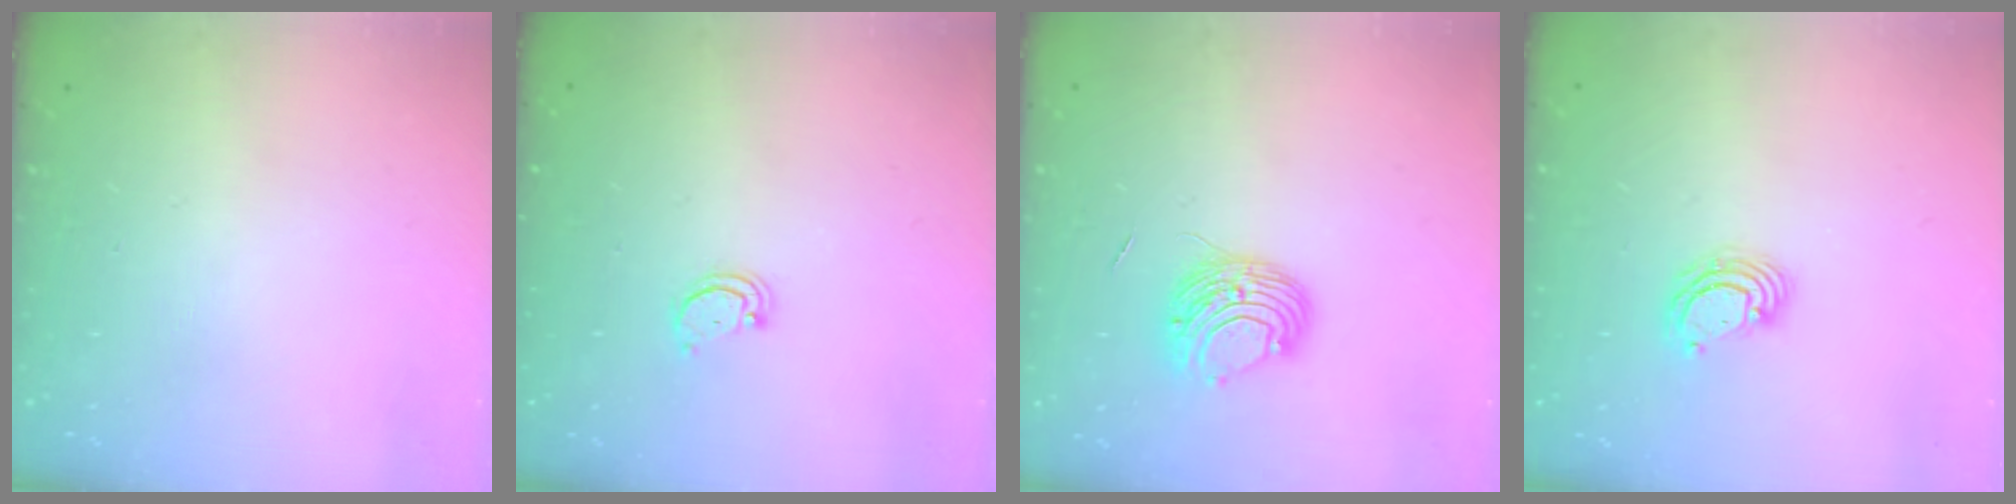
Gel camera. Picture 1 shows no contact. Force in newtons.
{"total": 2.1, "press": 2.1, "slide": 0.2}
{"total": 8.7, "press": 8.6, "slide": 0.8}
{"total": 4.0, "press": 3.9, "slide": 0.3}